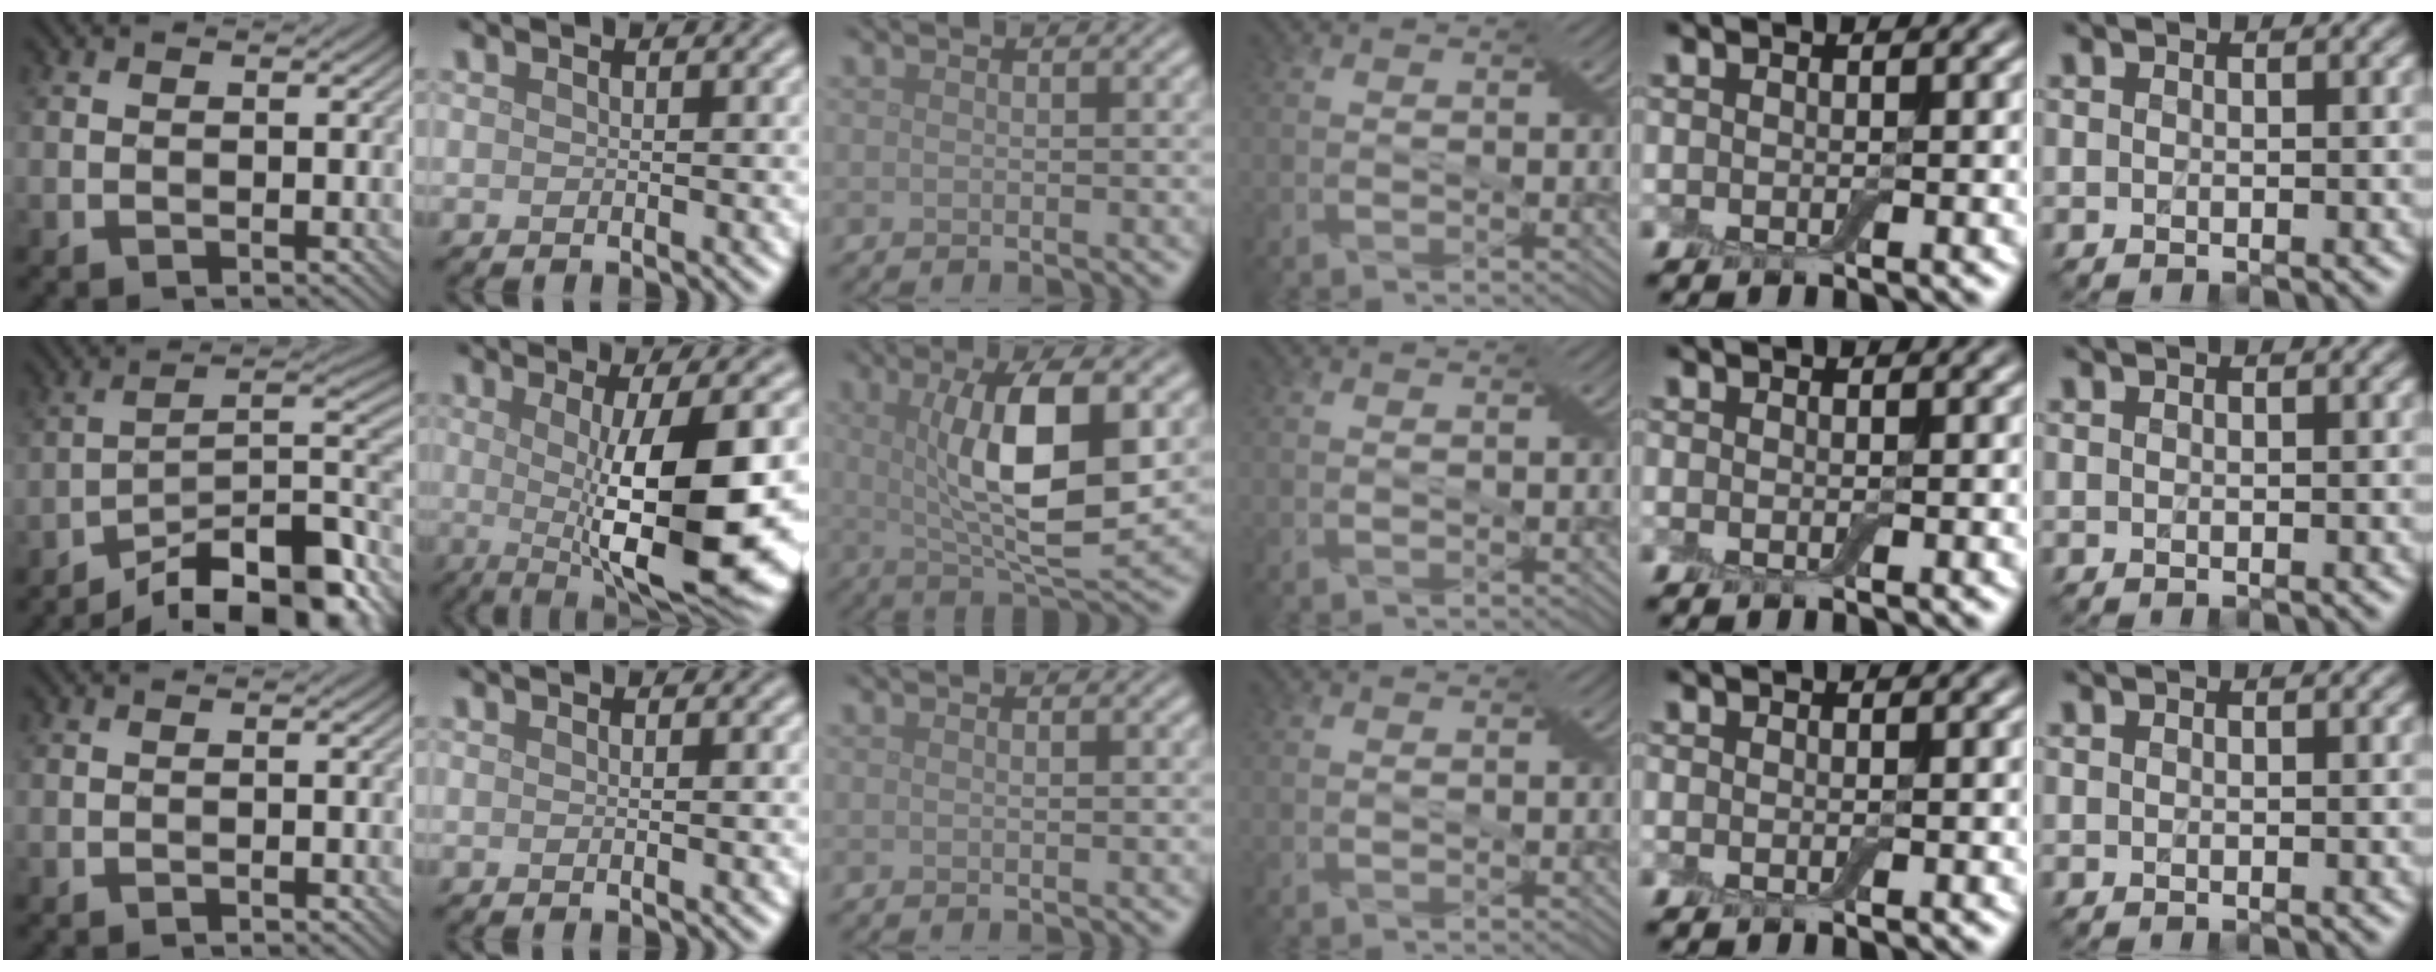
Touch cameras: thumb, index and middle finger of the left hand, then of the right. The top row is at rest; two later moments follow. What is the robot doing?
{"motion": "extract", "object": "backpack"}